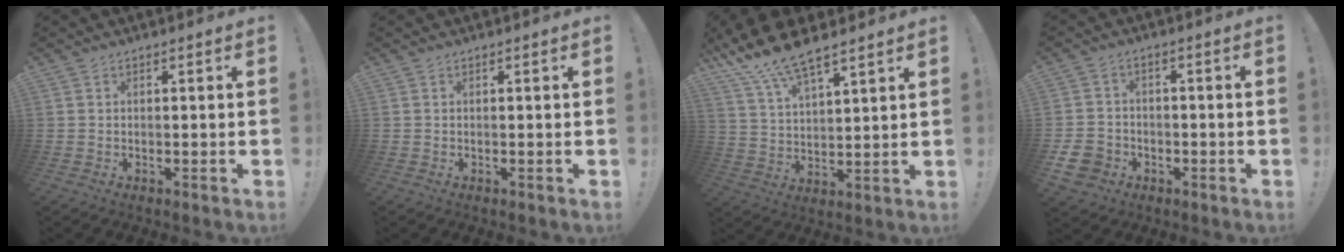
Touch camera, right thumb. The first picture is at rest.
{"total": 0.0}
{"total": 11.9, "force": [9.8, 3.0, 6.0], "torque": [-0.128, -0.051, 0.178]}
{"total": 7.5, "force": [-3.8, 5.9, 2.5], "torque": [-0.063, 0.022, -0.069]}